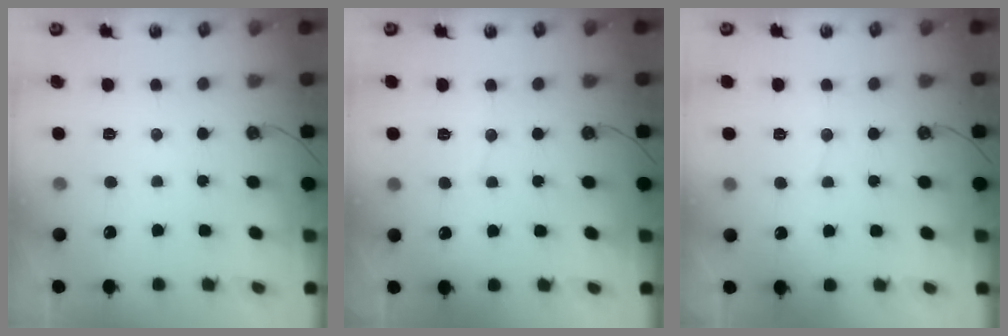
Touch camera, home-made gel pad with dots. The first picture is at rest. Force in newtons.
{"total": 3.3, "press": 3.2, "slide": 0.4}
{"total": 3.4, "press": 3.4, "slide": 0.3}